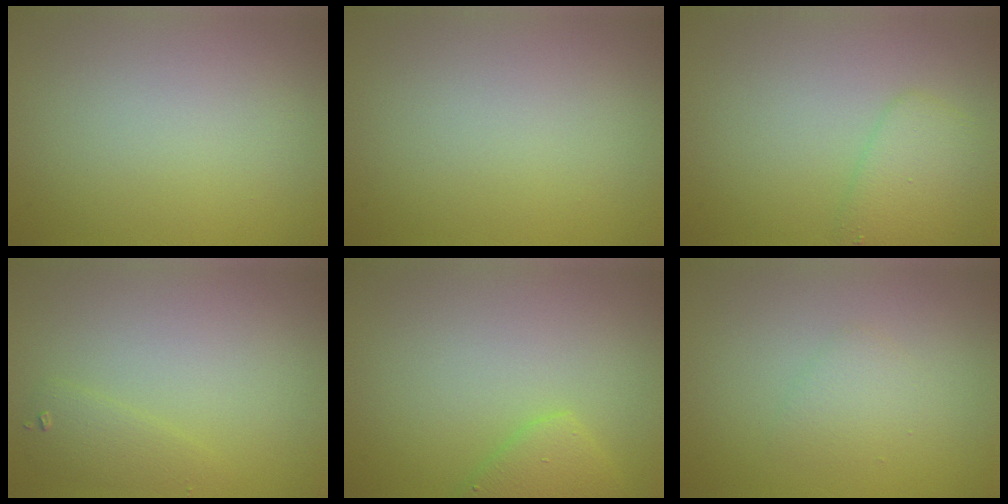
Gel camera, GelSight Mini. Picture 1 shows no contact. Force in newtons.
{"total": 0.0}
{"total": 2.6, "press": 2.5, "slide": 0.2}
{"total": 1.4, "press": 1.4, "slide": 0.0}
{"total": 2.6, "press": 2.6, "slide": 0.2}
{"total": 1.4, "press": 1.4, "slide": 0.0}